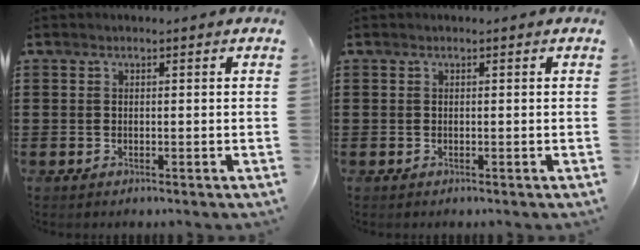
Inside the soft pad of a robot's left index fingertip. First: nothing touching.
{"total": 0.0}